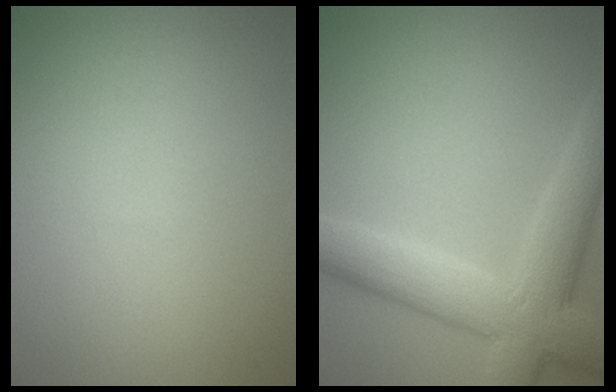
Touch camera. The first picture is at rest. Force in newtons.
{"total": 7.0, "press": 7.0, "slide": 0.5}